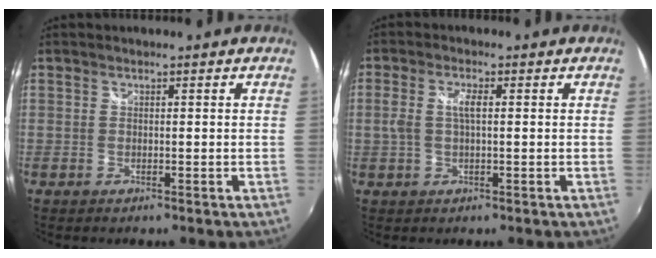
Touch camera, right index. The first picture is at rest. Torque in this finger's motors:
{"motor_torque": [0.14, -0.05, 0.14, 0.06]}